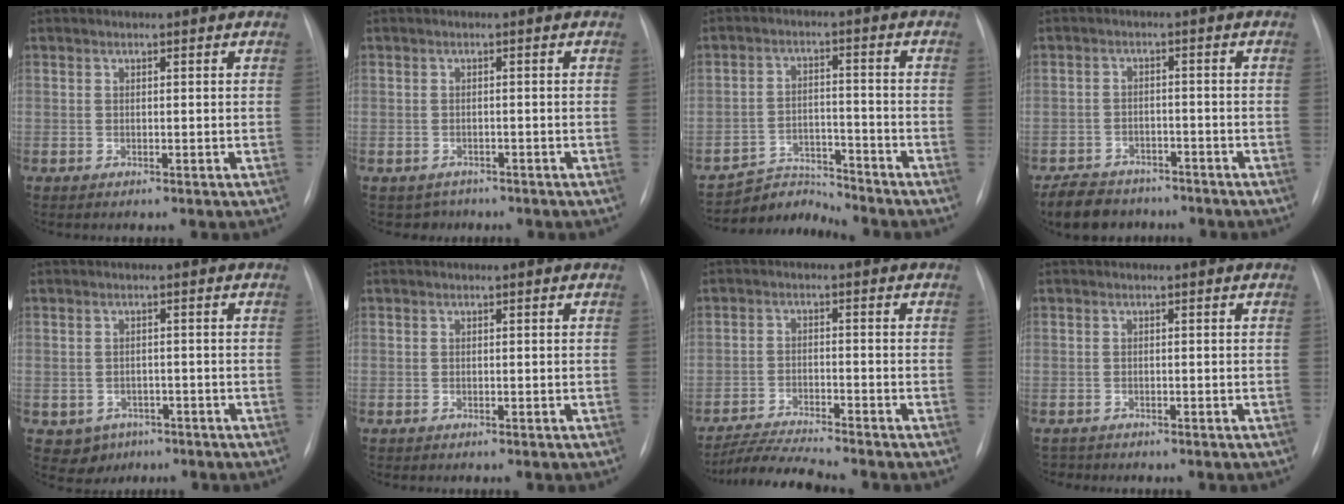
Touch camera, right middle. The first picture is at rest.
{"total": 2.3, "force": [-1.7, 1.5, -0.3], "torque": [0.001, 0.003, -0.024]}
{"total": 5.7, "force": [-5.5, 0.1, -1.7], "torque": [0.025, 0.009, -0.091]}
{"total": 8.0, "force": [-6.7, 3.9, 2.1], "torque": [-0.036, -0.002, -0.101]}
{"total": 3.8, "force": [-1.9, 3.2, 0.7], "torque": [-0.011, 0.007, -0.016]}
{"total": 0.0}
{"total": 6.9, "force": [-6.5, -1.1, 2.0], "torque": [-0.038, -0.019, -0.117]}
{"total": 1.2, "force": [-1.1, 0.4, -0.3], "torque": [0.004, -0.003, -0.016]}